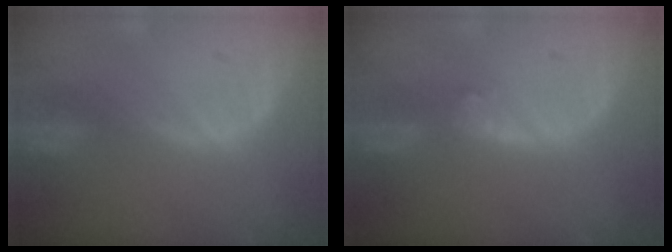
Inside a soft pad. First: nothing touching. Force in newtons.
{"total": 2.7, "press": 2.2, "slide": 1.5}